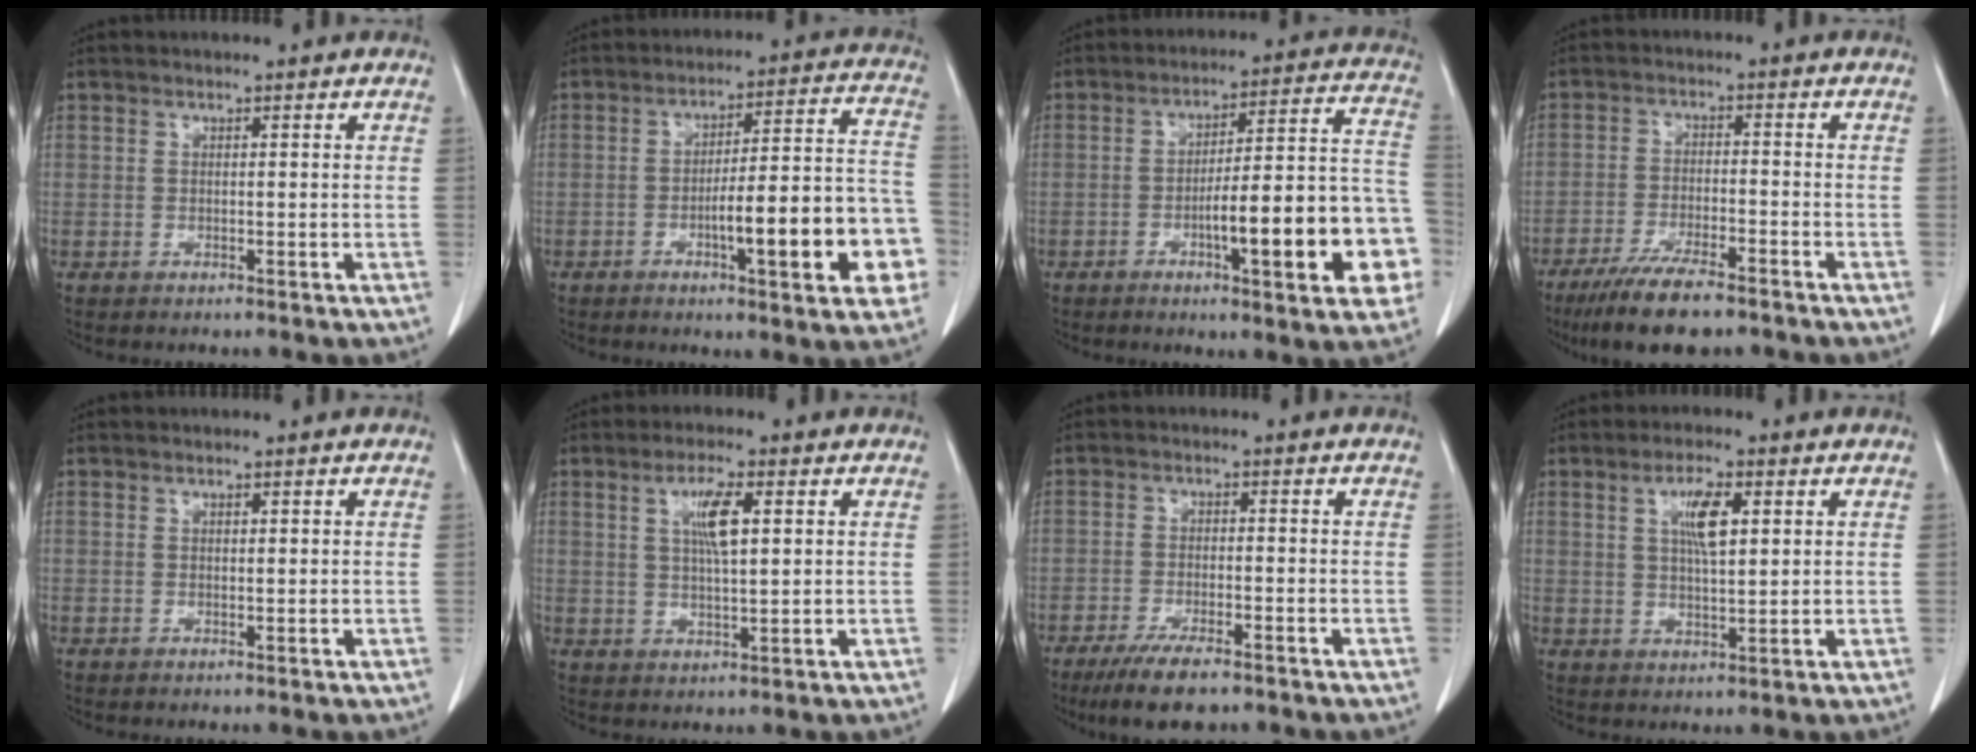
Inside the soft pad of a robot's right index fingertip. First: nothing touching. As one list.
[{"total": 16.3, "force": [-5.3, 2.6, 15.2], "torque": [-0.172, 0.029, -0.068]}, {"total": 17.9, "force": [-5.8, 2.8, 16.8], "torque": [-0.170, 0.033, -0.072]}, {"total": 10.3, "force": [-7.9, 1.8, 6.3], "torque": [-0.109, -0.022, -0.130]}, {"total": 0.0}, {"total": 5.5, "force": [1.7, 0.8, 5.2], "torque": [-0.097, 0.000, 0.032]}, {"total": 7.8, "force": [-5.9, 1.5, 4.9], "torque": [-0.084, -0.017, -0.095]}, {"total": 5.6, "force": [1.9, 1.2, 5.1], "torque": [-0.096, 0.002, 0.036]}]